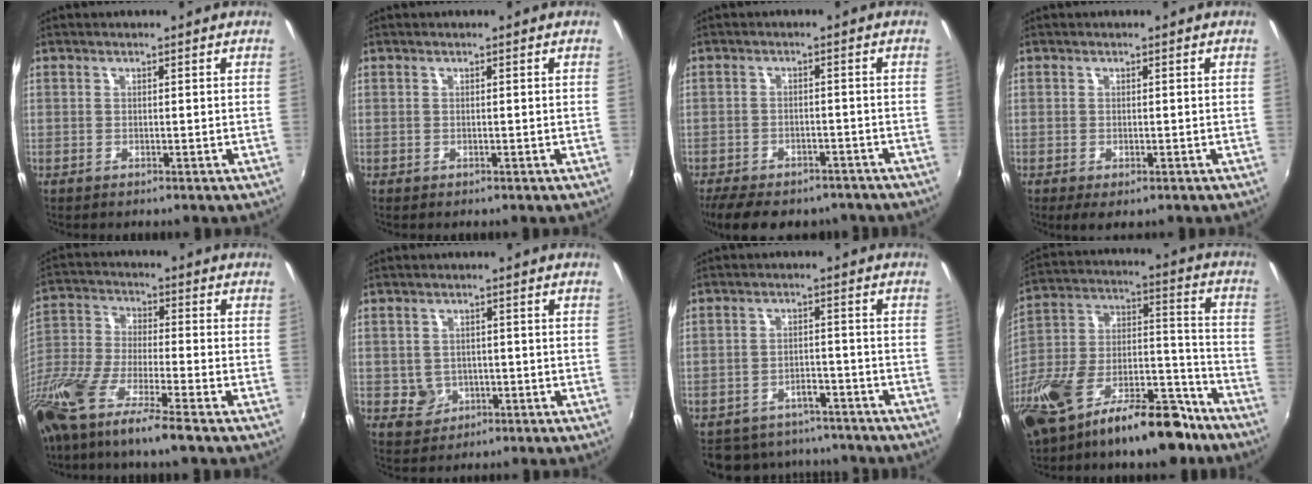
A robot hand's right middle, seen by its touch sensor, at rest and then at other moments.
{"total": 0.0}
{"total": 13.4, "force": [-10.6, 5.5, 6.1], "torque": [-0.136, -0.022, -0.151]}
{"total": 1.9, "force": [-0.8, 1.1, 1.4], "torque": [-0.025, -0.007, -0.009]}
{"total": 18.0, "force": [-12.4, 2.6, 12.8], "torque": [-0.263, -0.050, -0.235]}
{"total": 4.4, "force": [-1.0, 4.2, 1.1], "torque": [-0.028, 0.004, -0.005]}
{"total": 13.0, "force": [-11.1, 5.6, 3.9], "torque": [-0.094, 0.017, -0.146]}
{"total": 23.4, "force": [-14.6, 9.8, 15.4], "torque": [-0.293, 0.005, -0.234]}